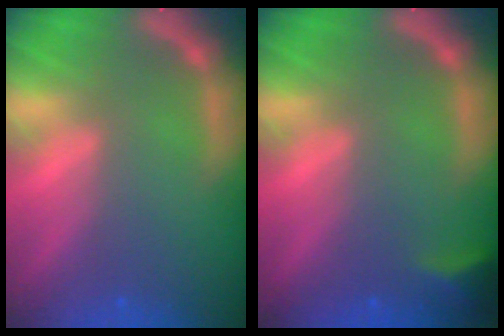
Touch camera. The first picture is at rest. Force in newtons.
{"total": 2.4}